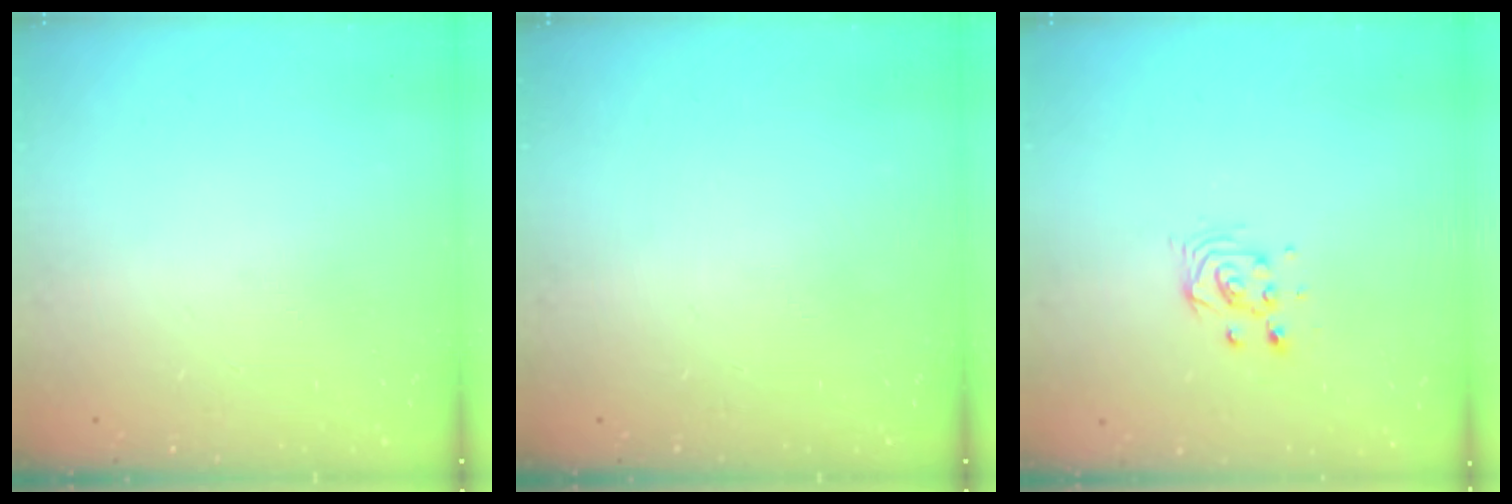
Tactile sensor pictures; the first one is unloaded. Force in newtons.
{"total": 0.0}
{"total": 3.9, "press": 3.9, "slide": 0.2}